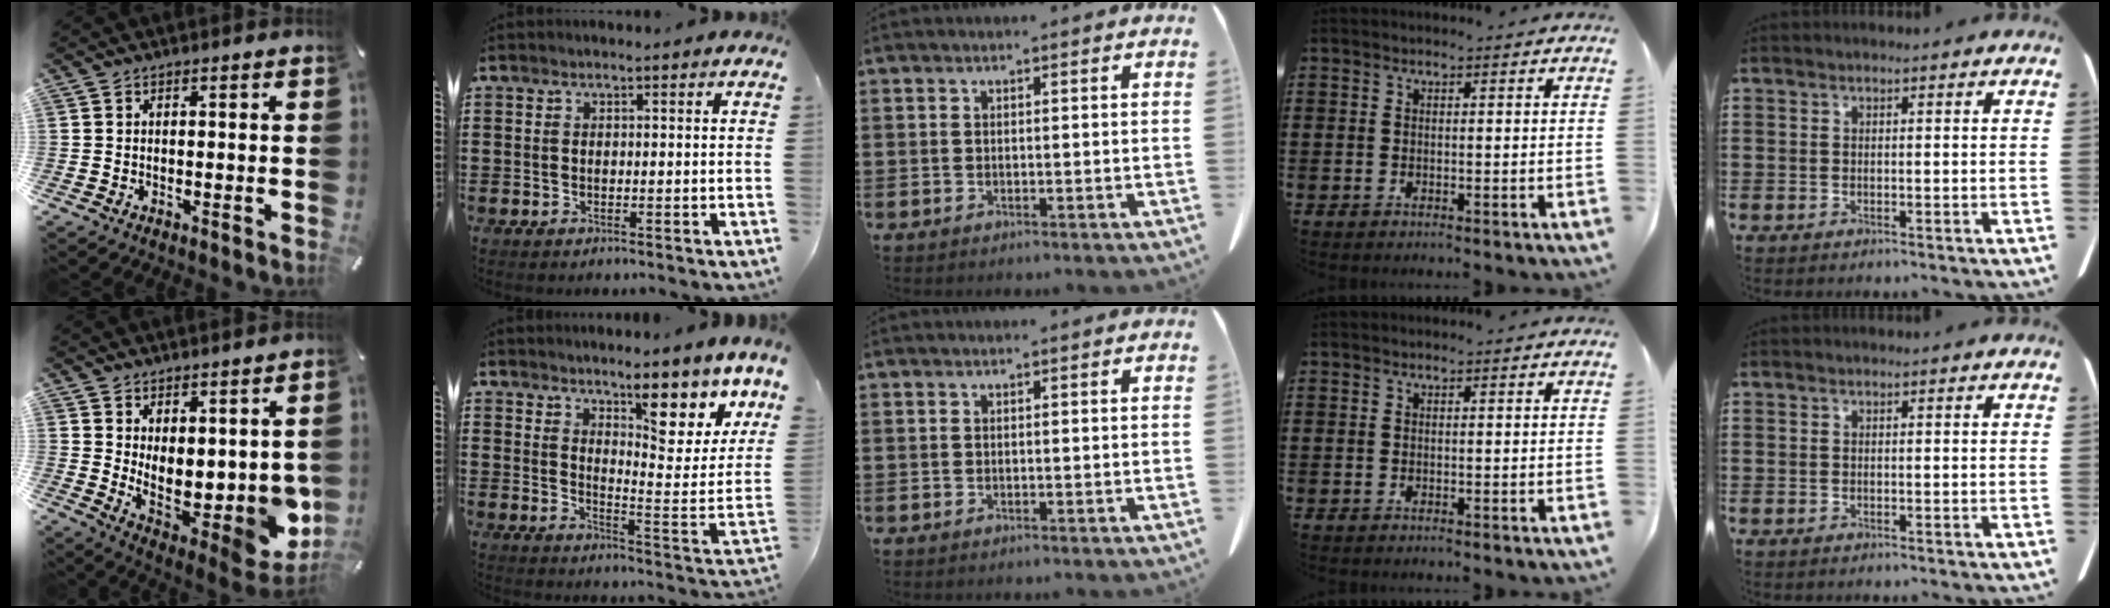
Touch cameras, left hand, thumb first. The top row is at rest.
{"thumb": {"total": 9.2, "force": [1.4, 6.0, 6.7], "torque": [-0.053, -0.053, 0.042]}, "index": {"total": 10.0, "force": [7.8, 1.9, 5.9], "torque": [-0.081, -0.059, 0.128]}}